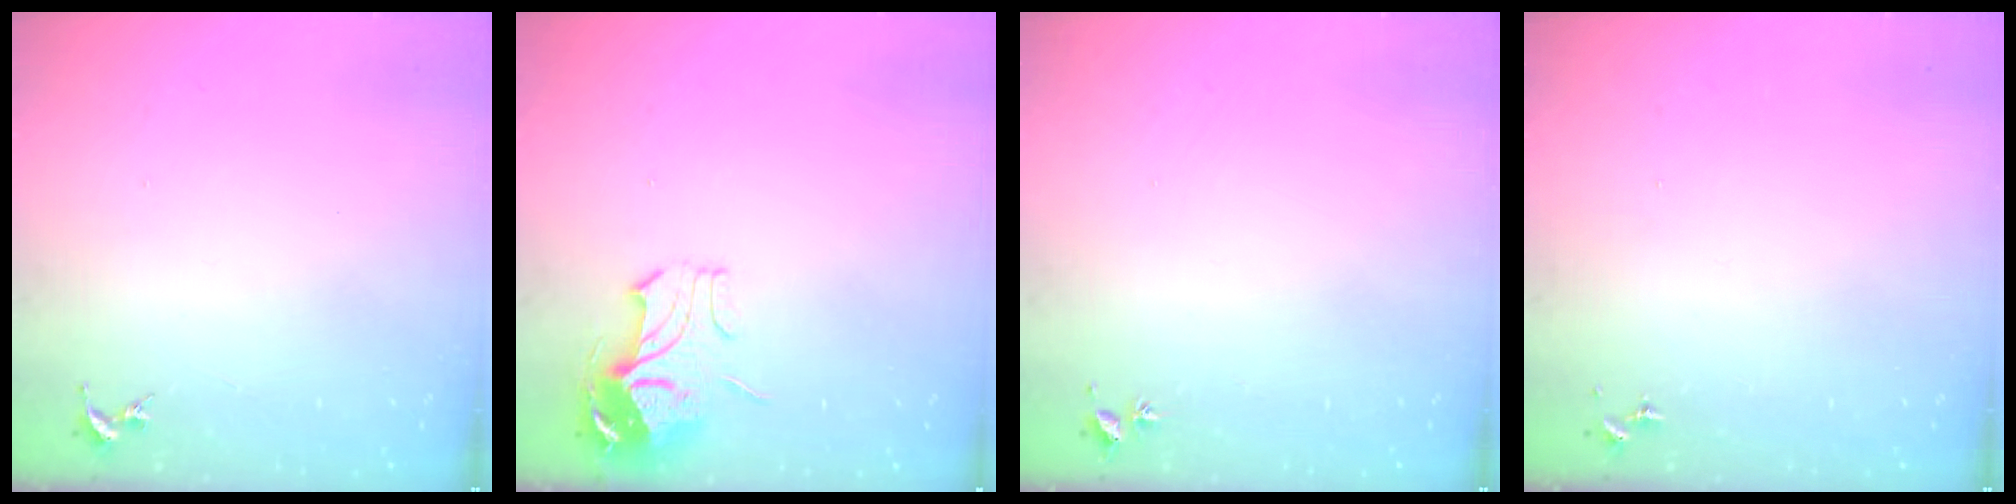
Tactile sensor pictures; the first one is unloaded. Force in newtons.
{"total": 9.6, "press": 9.6, "slide": 1.1}
{"total": 2.0, "press": 2.0, "slide": 0.3}
{"total": 0.0}